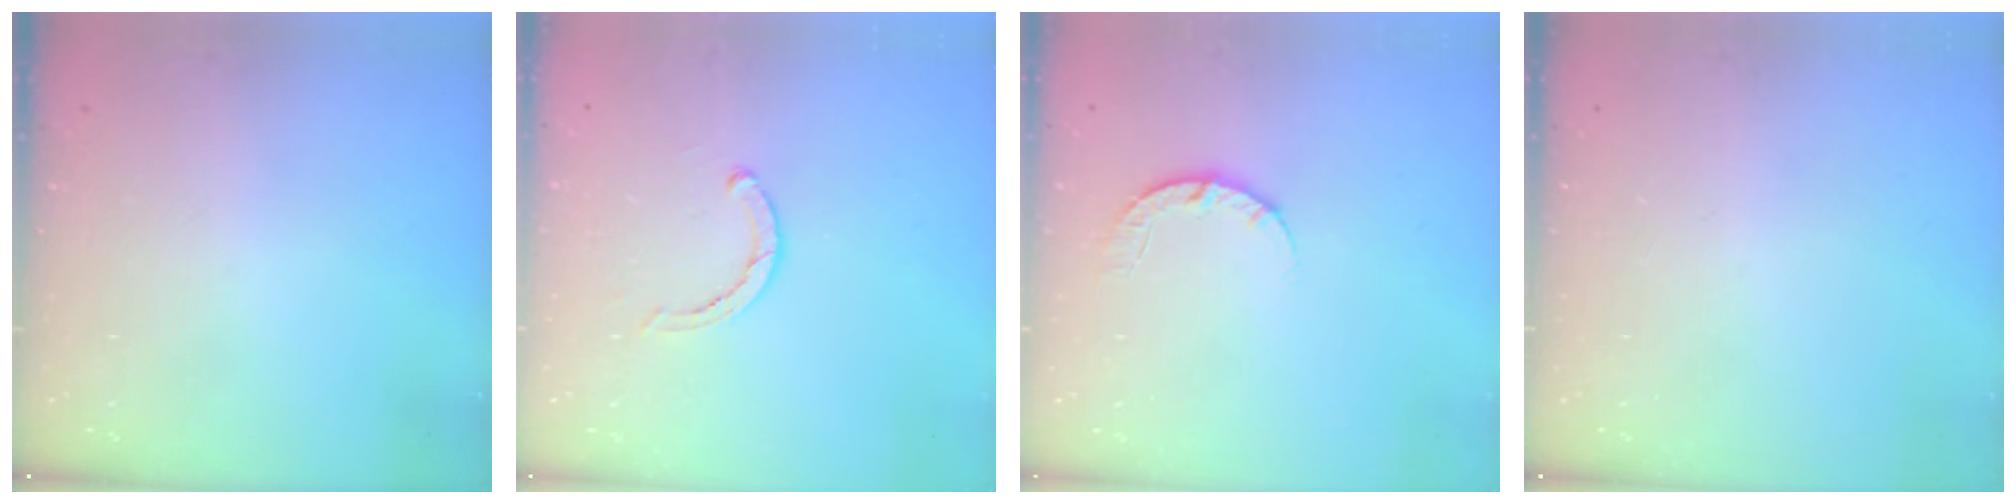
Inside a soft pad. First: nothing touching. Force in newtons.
{"total": 2.8, "press": 2.8, "slide": 0.2}
{"total": 4.6, "press": 4.5, "slide": 0.7}
{"total": 0.0}